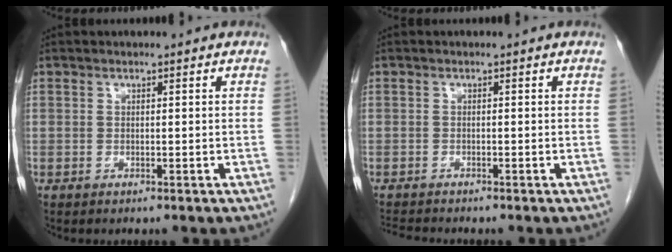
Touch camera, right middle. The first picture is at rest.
{"total": 2.2, "force": [-2.2, -0.2, 0.3], "torque": [-0.008, -0.011, -0.040]}